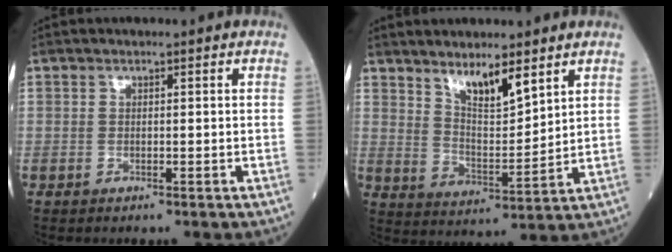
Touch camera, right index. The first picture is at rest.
{"total": 7.2, "force": [5.2, 1.4, 4.7], "torque": [-0.088, -0.013, 0.099]}